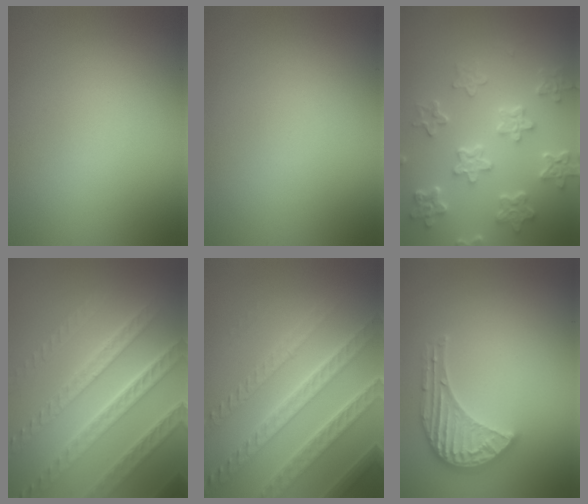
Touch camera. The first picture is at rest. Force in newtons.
{"total": 0.0}
{"total": 6.2, "press": 4.7, "slide": 4.0}
{"total": 8.1, "press": 5.8, "slide": 5.7}
{"total": 8.1, "press": 5.5, "slide": 5.9}
{"total": 3.4, "press": 3.4, "slide": 0.6}